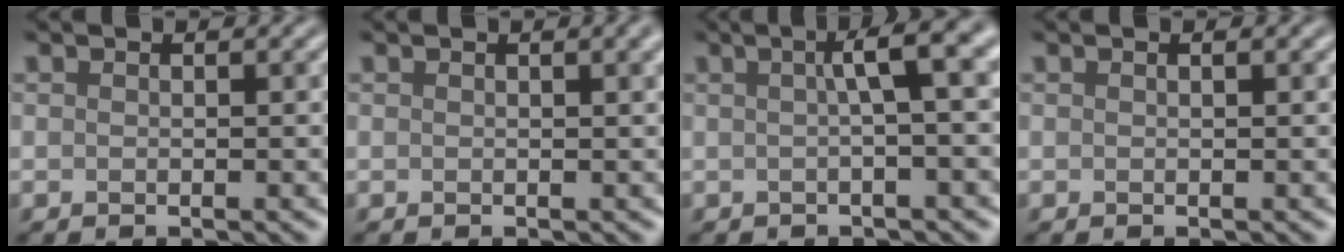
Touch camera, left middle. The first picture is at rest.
{"total": 2.6, "force": [1.1, 1.0, 2.1], "torque": [-0.015, 0.001, 0.005]}
{"total": 4.7, "force": [0.8, 0.9, 4.5], "torque": [-0.058, 0.013, 0.006]}
{"total": 0.7, "force": [0.3, 0.2, 0.5], "torque": [-0.006, -0.003, -0.004]}